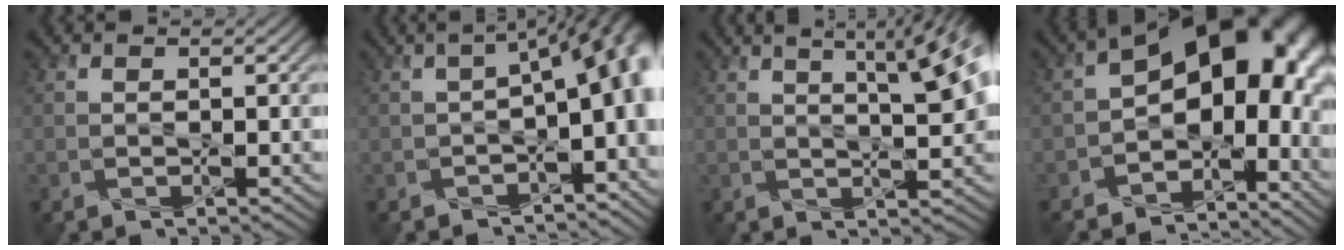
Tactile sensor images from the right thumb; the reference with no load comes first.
{"total": 11.3, "force": [-1.6, 5.7, 9.6], "torque": [-0.118, -0.026, -0.002]}
{"total": 10.0, "force": [4.1, 3.1, 8.6], "torque": [-0.098, 0.034, 0.042]}
{"total": 15.6, "force": [-2.2, 10.1, 11.7], "torque": [-0.147, -0.018, -0.024]}